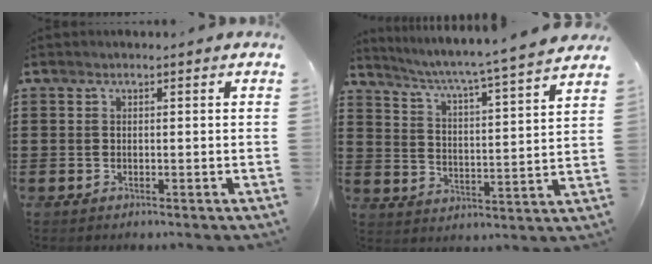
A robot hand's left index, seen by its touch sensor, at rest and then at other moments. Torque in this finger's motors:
{"motor_torque": [1.78, -0.35, 0.35, 0.04]}